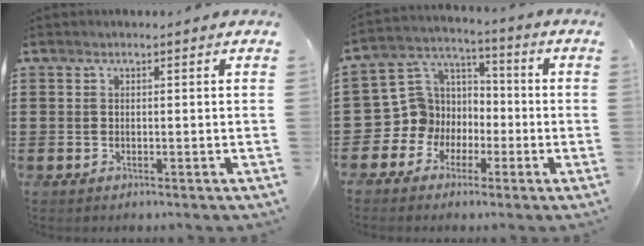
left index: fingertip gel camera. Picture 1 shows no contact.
{"total": 7.8, "force": [-1.5, 7.6, 0.1], "torque": [-0.062, -0.010, -0.031]}